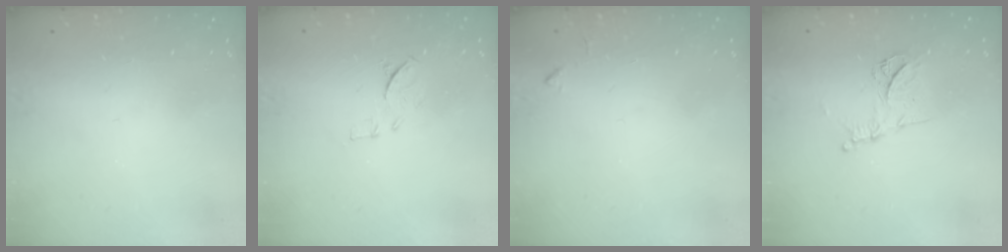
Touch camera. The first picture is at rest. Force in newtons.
{"total": 8.6, "press": 8.5, "slide": 1.1}
{"total": 3.7, "press": 3.7, "slide": 0.5}
{"total": 11.0, "press": 10.9, "slide": 1.1}